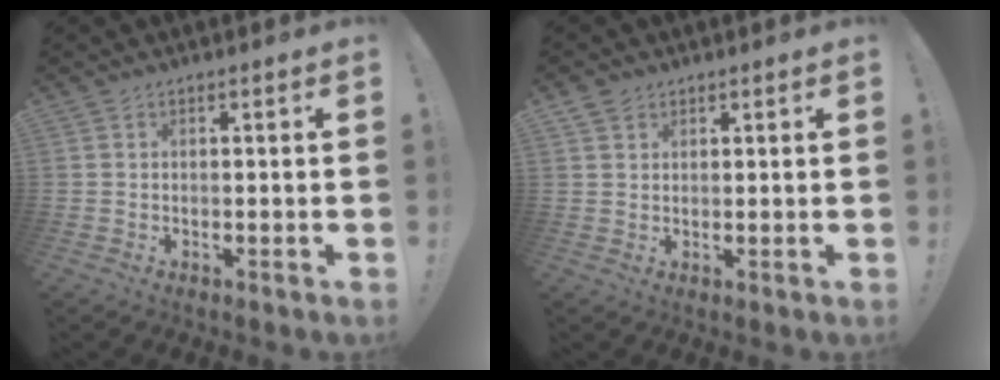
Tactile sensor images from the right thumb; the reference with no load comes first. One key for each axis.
{"total": 2.8, "fx": 1.9, "fy": 1.9, "fz": 0.5, "tx": -0.006, "ty": -0.008, "tz": 0.036}